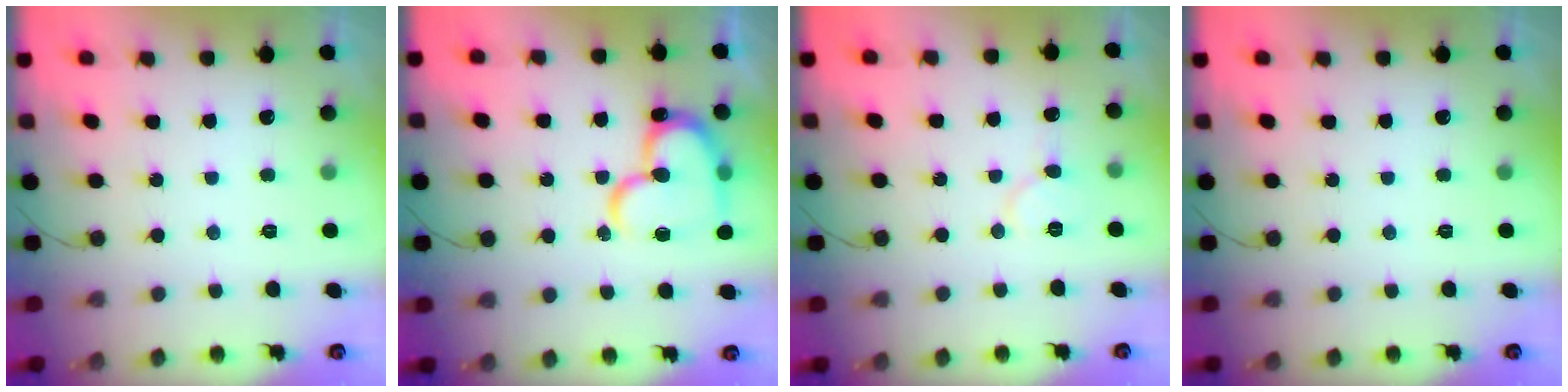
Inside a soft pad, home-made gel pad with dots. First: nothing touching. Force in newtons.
{"total": 18.8, "press": 18.8, "slide": 1.7}
{"total": 4.9, "press": 4.9, "slide": 0.2}
{"total": 0.0}